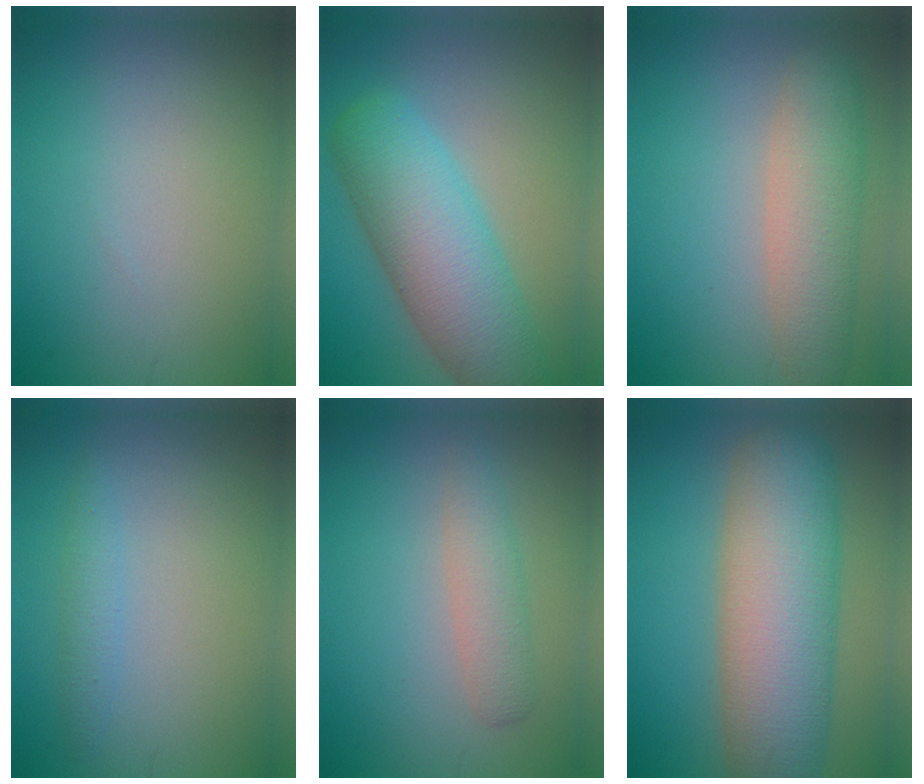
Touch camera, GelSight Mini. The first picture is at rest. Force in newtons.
{"total": 9.0, "press": 9.0, "slide": 0.4}
{"total": 5.1, "press": 5.1, "slide": 0.3}
{"total": 1.6, "press": 1.6, "slide": 0.1}
{"total": 2.6, "press": 2.6, "slide": 0.0}
{"total": 11.7, "press": 11.7, "slide": 0.5}